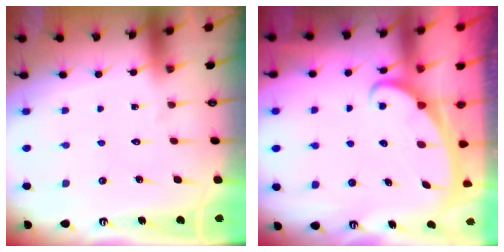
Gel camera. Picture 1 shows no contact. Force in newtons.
{"total": 2.1, "press": 2.1, "slide": 0.2}